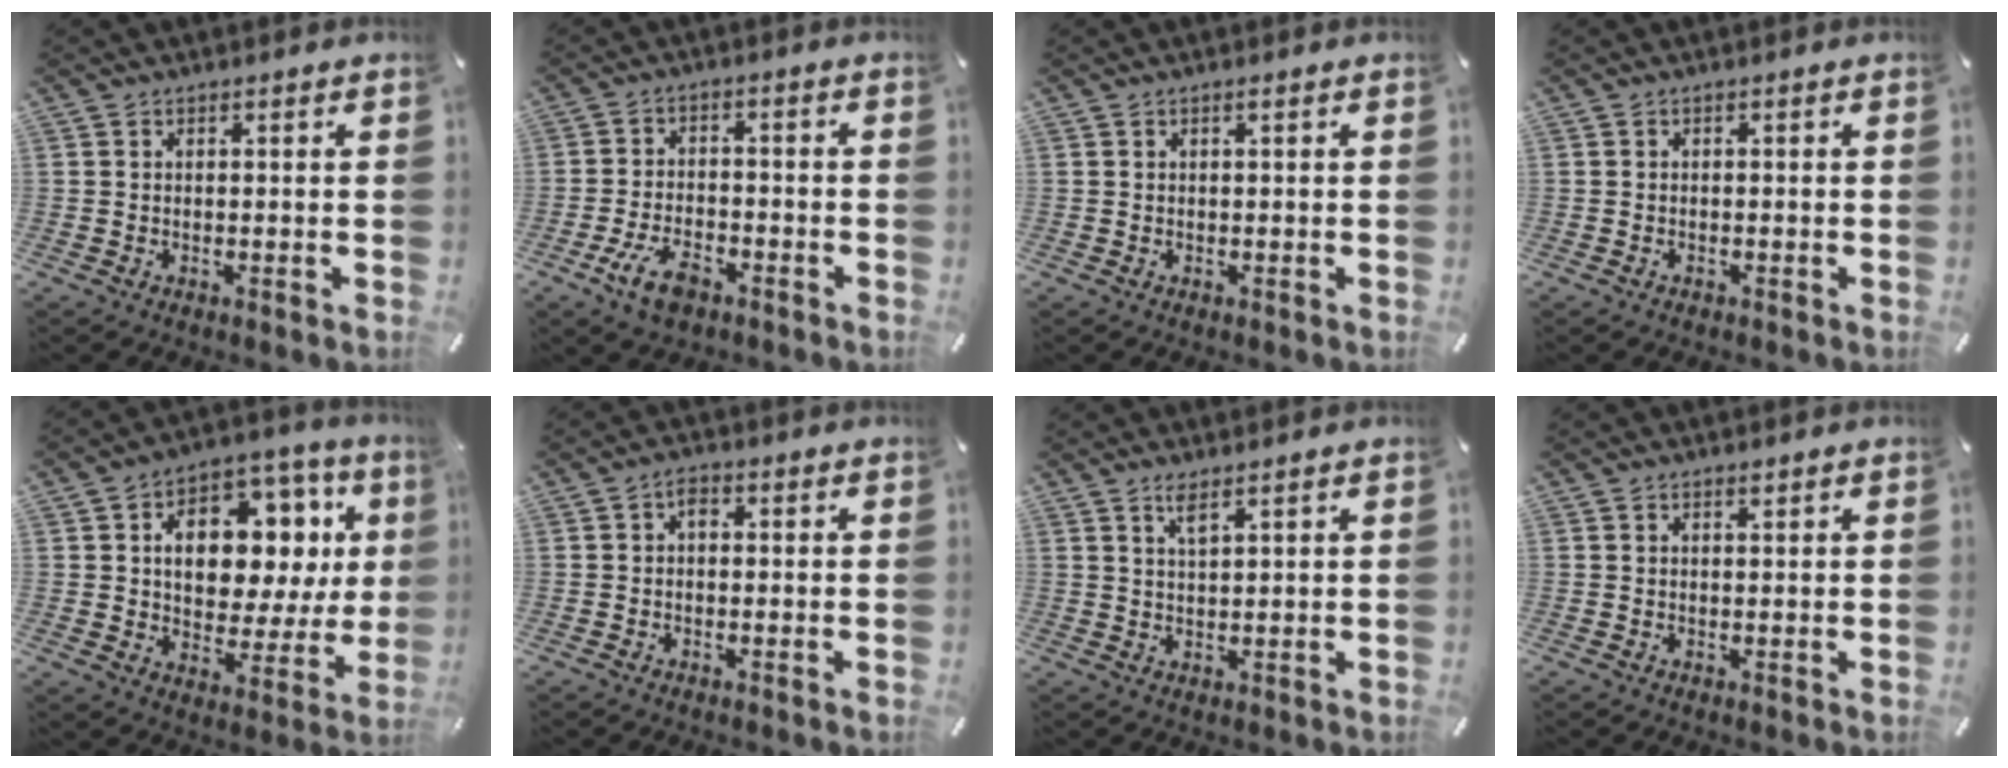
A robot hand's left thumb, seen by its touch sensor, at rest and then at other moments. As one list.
[{"total": 7.7, "force": [-4.0, 4.2, 5.1], "torque": [-0.107, 0.013, -0.073]}, {"total": 0.6, "force": [0.2, 0.0, 0.6], "torque": [-0.010, 0.001, 0.003]}, {"total": 0.5, "force": [-0.4, 0.3, 0.2], "torque": [-0.002, 0.002, -0.009]}, {"total": 14.9, "force": [3.8, 10.3, 10.1], "torque": [-0.150, -0.021, 0.070]}, {"total": 2.0, "force": [-0.1, 1.3, 1.5], "torque": [-0.030, 0.009, -0.004]}, {"total": 2.8, "force": [2.1, 0.4, 1.9], "torque": [-0.041, 0.001, 0.036]}, {"total": 0.7, "force": [0.5, 0.3, 0.4], "torque": [-0.008, 0.000, 0.009]}]